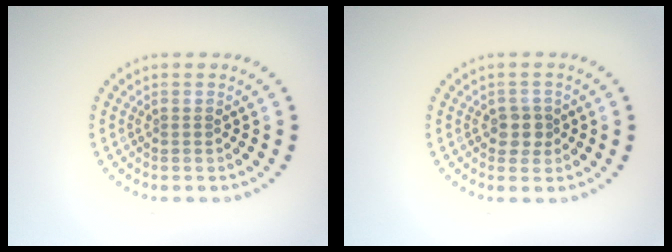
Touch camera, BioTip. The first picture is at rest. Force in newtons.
{"total": 1.8, "press": 1.6, "slide": 0.7}